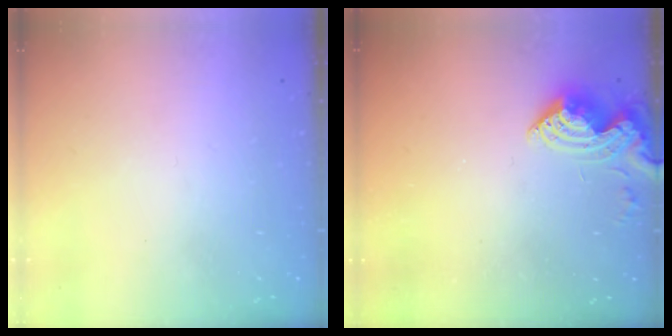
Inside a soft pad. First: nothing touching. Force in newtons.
{"total": 8.8, "press": 8.8, "slide": 0.9}